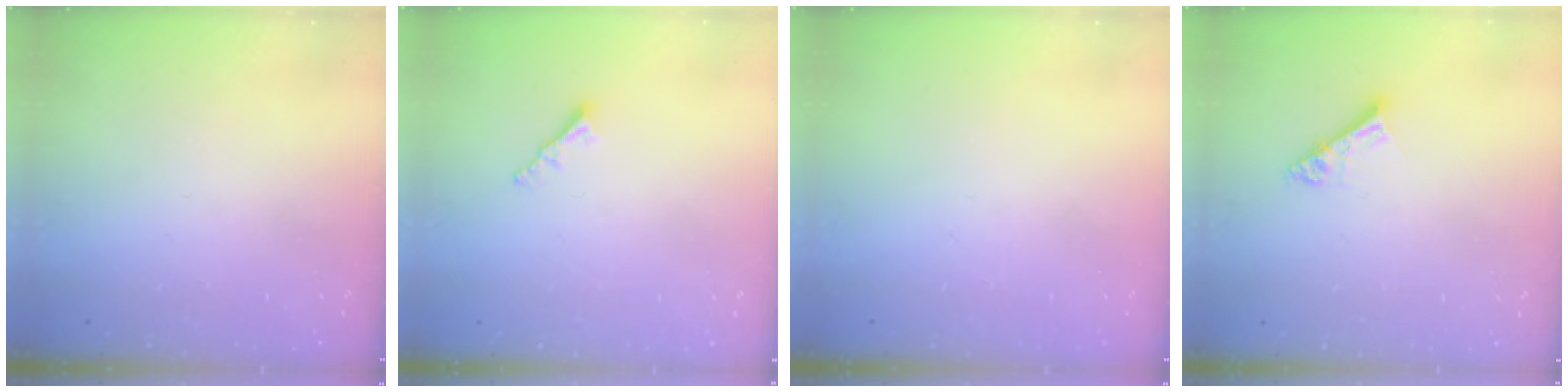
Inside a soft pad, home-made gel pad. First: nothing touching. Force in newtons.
{"total": 2.5, "press": 2.5, "slide": 0.3}
{"total": 0.0}
{"total": 5.2, "press": 5.2, "slide": 0.1}